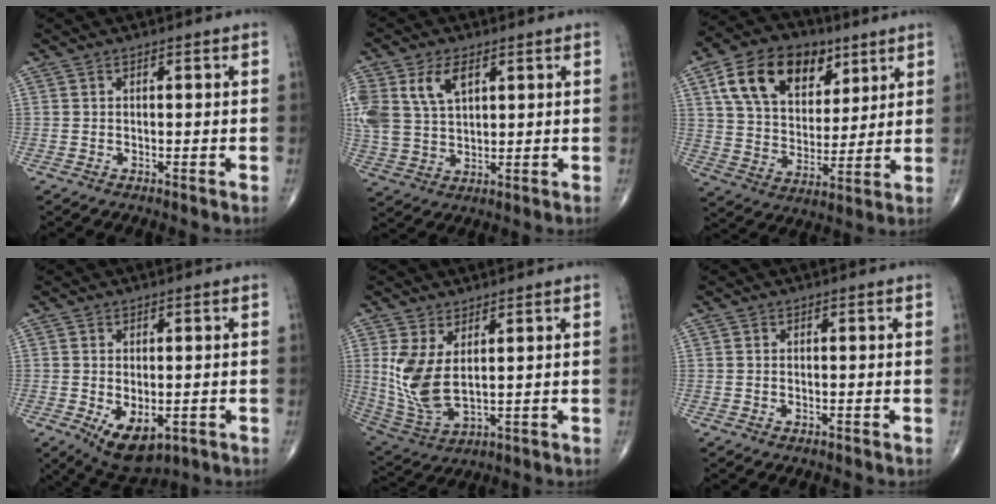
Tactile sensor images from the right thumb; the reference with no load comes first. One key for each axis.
{"total": 12.8, "fx": 4.8, "fy": 8.0, "fz": 8.7, "tx": -0.197, "ty": -0.004, "tz": 0.101}
{"total": 18.4, "fx": 8.6, "fy": 12.1, "fz": 10.9, "tx": -0.155, "ty": -0.018, "tz": 0.150}
{"total": 8.1, "fx": -2.3, "fy": 4.4, "fz": 6.4, "tx": -0.096, "ty": -0.012, "tz": -0.020}
{"total": 10.4, "fx": 2.4, "fy": 5.1, "fz": 8.7, "tx": -0.184, "ty": -0.019, "tz": 0.066}
{"total": 0.7, "fx": -0.2, "fy": 0.4, "fz": 0.5, "tx": -0.011, "ty": 0.000, "tz": -0.001}